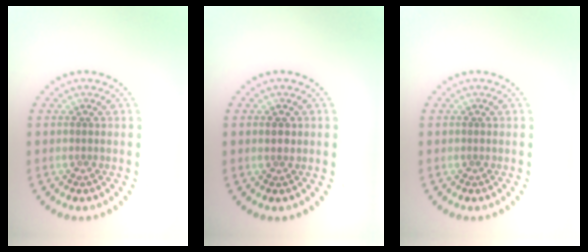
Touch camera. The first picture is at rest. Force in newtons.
{"total": 1.0, "press": 0.9, "slide": 0.5}
{"total": 0.0}